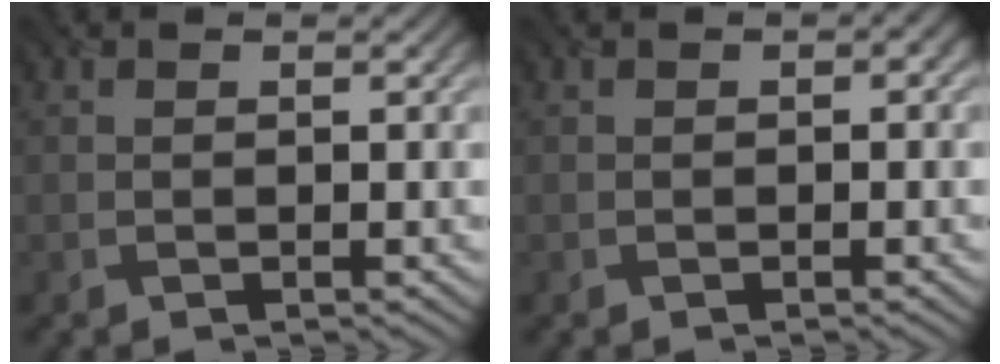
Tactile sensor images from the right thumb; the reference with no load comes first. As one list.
[{"total": 1.2, "force": [0.1, 0.7, 0.9], "torque": [-0.013, -0.003, 0.005]}]